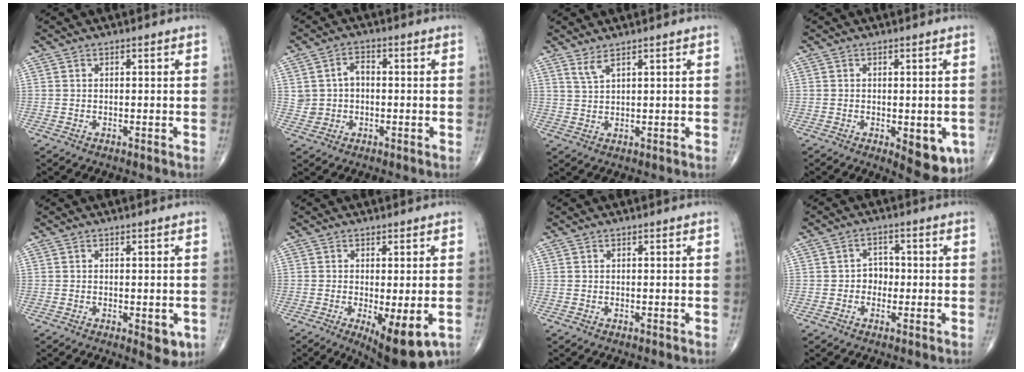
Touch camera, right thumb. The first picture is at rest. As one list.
[{"total": 4.9, "force": [0.2, 3.9, 3.0], "torque": [-0.038, 0.014, 0.004]}, {"total": 2.4, "force": [1.8, 0.3, 1.5], "torque": [-0.038, -0.012, 0.042]}, {"total": 8.0, "force": [-2.5, 3.5, 6.8], "torque": [-0.062, -0.011, -0.024]}, {"total": 4.1, "force": [-1.2, 1.9, 3.4], "torque": [-0.026, -0.006, -0.011]}, {"total": 9.8, "force": [-3.5, 3.1, 8.6], "torque": [-0.120, -0.020, -0.044]}, {"total": 0.0}, {"total": 3.3, "force": [-0.6, 2.8, 1.6], "torque": [0.000, 0.011, -0.018]}]